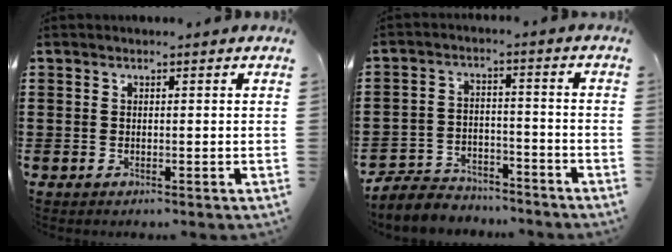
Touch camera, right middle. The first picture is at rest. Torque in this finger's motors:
{"motor_torque": [2.14, 0.00, 0.08, 0.05]}